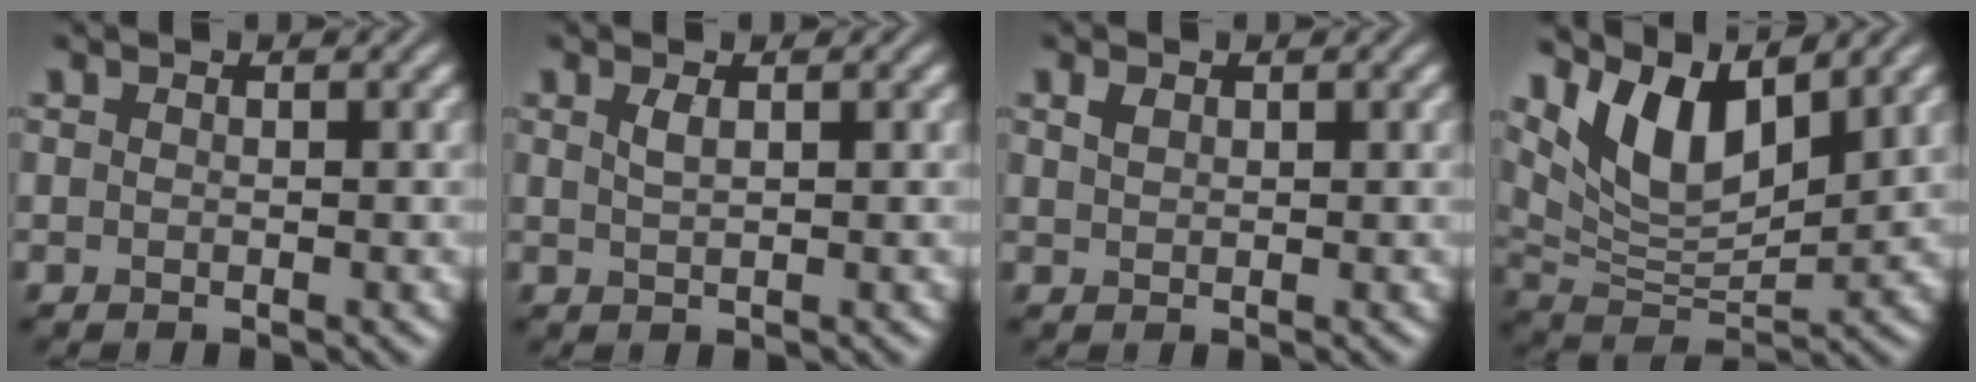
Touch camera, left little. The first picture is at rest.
{"total": 1.2, "force": [0.6, 0.3, 0.9], "torque": [-0.022, 0.002, 0.012]}
{"total": 1.1, "force": [0.6, 0.6, 0.6], "torque": [-0.014, 0.002, 0.014]}
{"total": 7.5, "force": [4.4, 3.0, 5.3], "torque": [-0.103, -0.008, 0.085]}